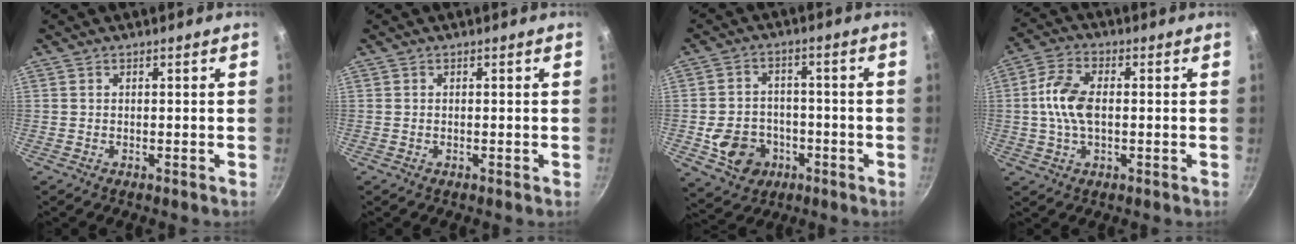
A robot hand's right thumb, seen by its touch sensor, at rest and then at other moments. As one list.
[{"total": 0.0}, {"total": 10.1, "force": [-3.3, 8.2, 4.9], "torque": [-0.063, 0.029, -0.047]}, {"total": 8.8, "force": [0.1, 5.0, 7.2], "torque": [-0.139, 0.022, -0.007]}]